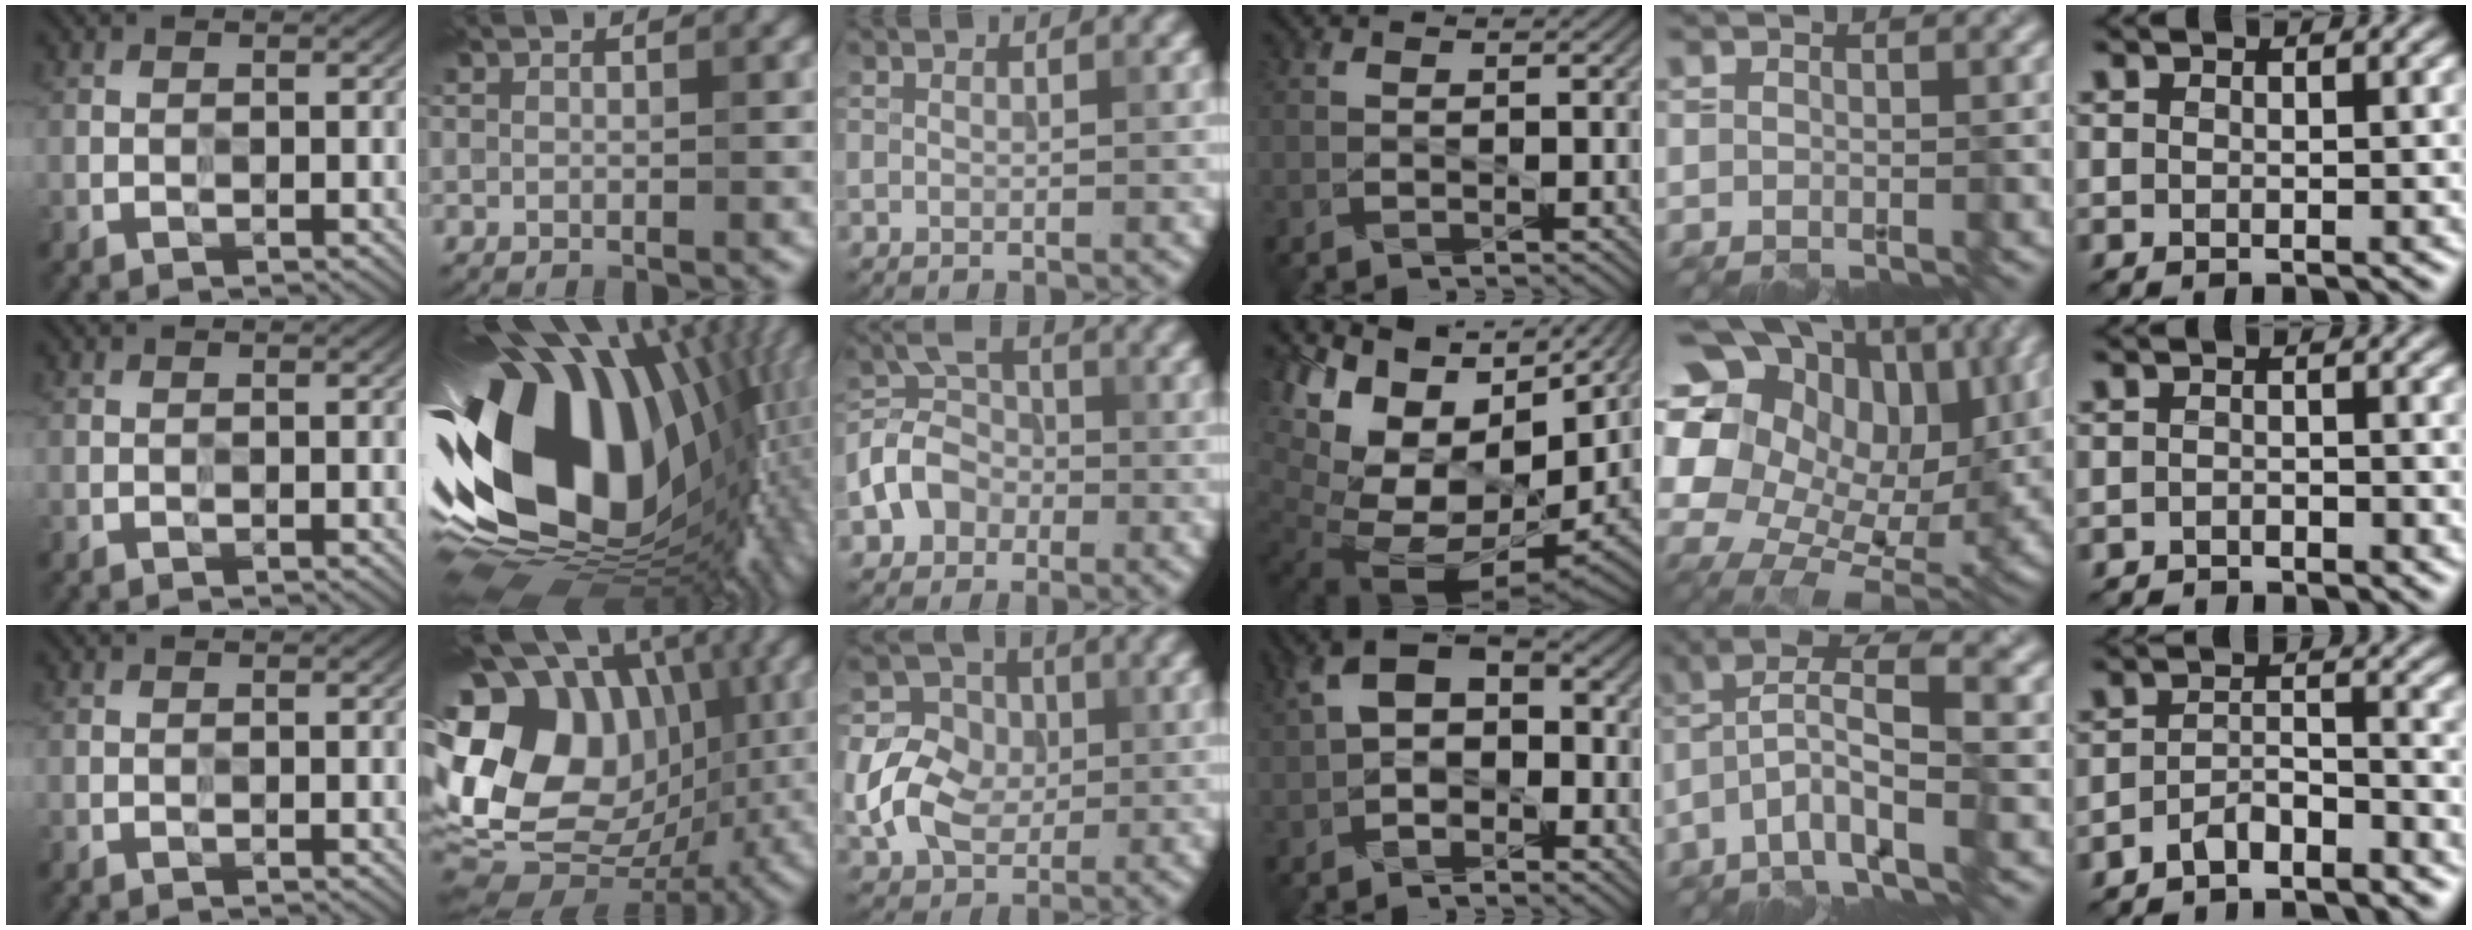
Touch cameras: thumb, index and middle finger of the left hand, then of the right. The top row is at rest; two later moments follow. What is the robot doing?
{"motion": "wipe", "object": "paper plate"}